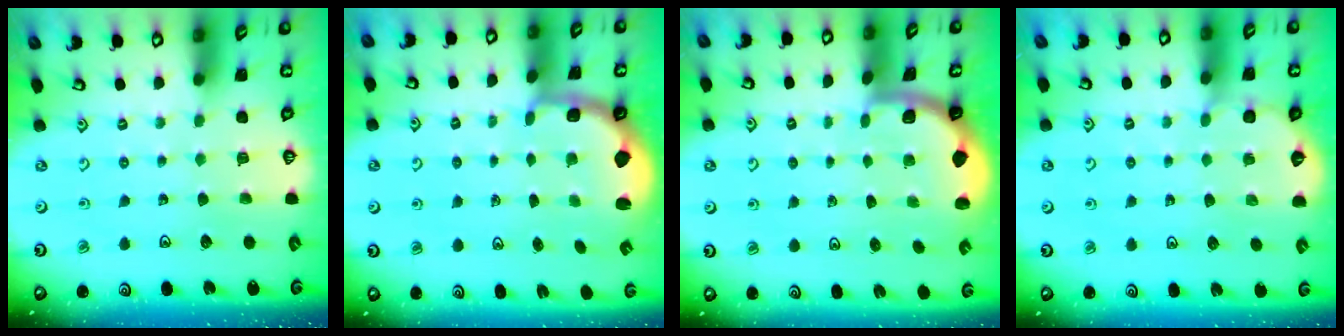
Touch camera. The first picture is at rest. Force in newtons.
{"total": 2.1, "press": 1.4, "slide": 1.6}
{"total": 1.4, "press": 1.4, "slide": 0.1}
{"total": 3.1, "press": 3.1, "slide": 0.4}